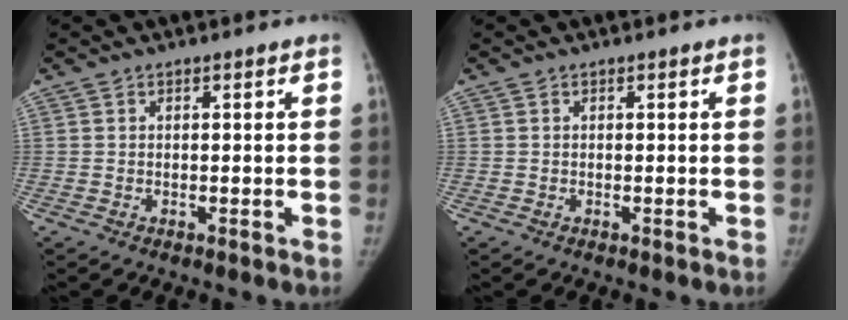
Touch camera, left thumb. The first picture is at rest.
{"total": 0.0}